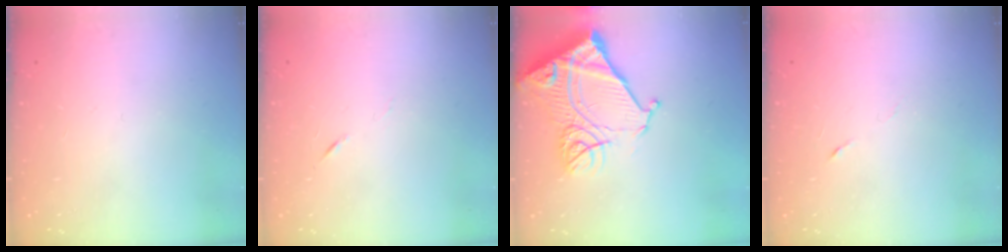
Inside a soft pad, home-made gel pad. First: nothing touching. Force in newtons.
{"total": 3.8, "press": 3.6, "slide": 1.1}
{"total": 17.1, "press": 17.0, "slide": 1.9}
{"total": 2.9, "press": 2.7, "slide": 1.0}